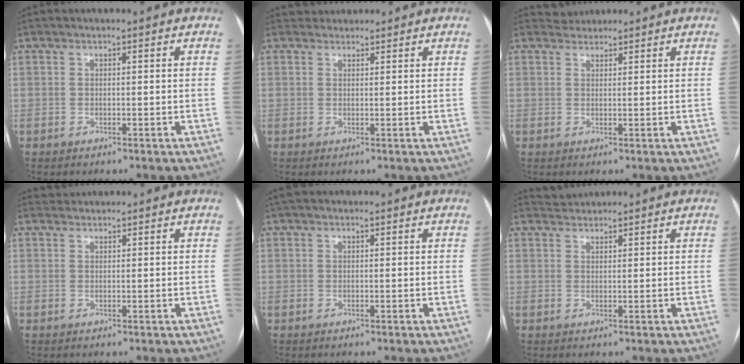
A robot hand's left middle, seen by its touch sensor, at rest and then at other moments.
{"total": 1.7, "force": [1.6, 0.6, -0.4], "torque": [0.005, 0.015, 0.026]}
{"total": 1.8, "force": [1.7, 0.5, -0.5], "torque": [0.005, 0.012, 0.029]}
{"total": 1.0, "force": [0.9, 0.1, -0.4], "torque": [-0.002, 0.011, 0.019]}
{"total": 1.7, "force": [1.3, 0.7, 0.8], "torque": [-0.017, 0.029, 0.022]}
{"total": 1.5, "force": [1.4, 0.0, -0.4], "torque": [-0.002, 0.011, 0.031]}